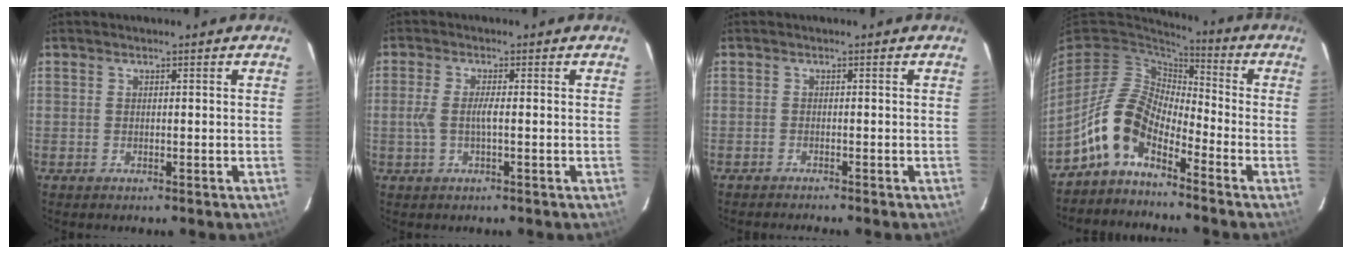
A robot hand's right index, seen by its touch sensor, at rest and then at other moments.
{"total": 3.5, "force": [-0.4, 0.6, 3.4], "torque": [-0.070, 0.003, -0.008]}
{"total": 2.0, "force": [-2.0, -0.2, 0.5], "torque": [-0.021, -0.008, -0.034]}
{"total": 10.9, "force": [-6.4, 5.2, 7.1], "torque": [-0.144, 0.015, -0.139]}